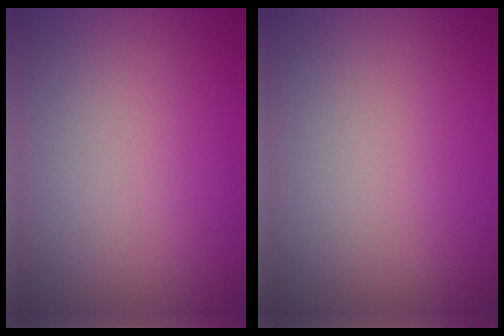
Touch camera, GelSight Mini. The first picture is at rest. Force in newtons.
{"total": 0.0}